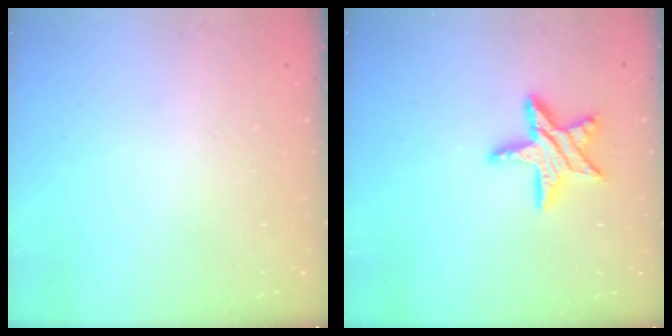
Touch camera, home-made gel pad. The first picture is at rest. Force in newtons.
{"total": 12.5, "press": 12.5, "slide": 1.0}